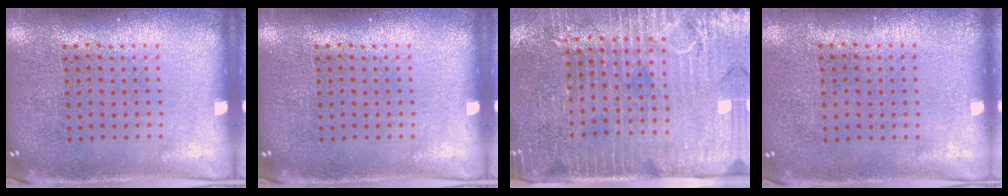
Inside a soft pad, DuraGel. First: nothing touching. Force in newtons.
{"total": 0.0}
{"total": 3.6, "press": 3.3, "slide": 1.3}
{"total": 0.0}